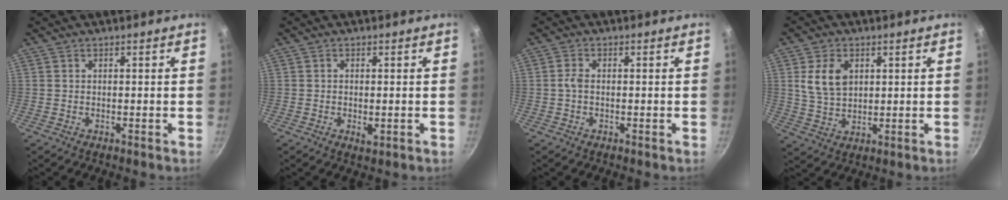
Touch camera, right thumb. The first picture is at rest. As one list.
[{"total": 2.0, "force": [-0.5, 1.0, 1.7], "torque": [-0.031, -0.004, -0.006]}, {"total": 1.8, "force": [-0.3, 0.9, 1.5], "torque": [-0.040, 0.008, -0.010]}, {"total": 7.7, "force": [2.2, 5.3, 5.2], "torque": [-0.085, -0.009, 0.046]}]